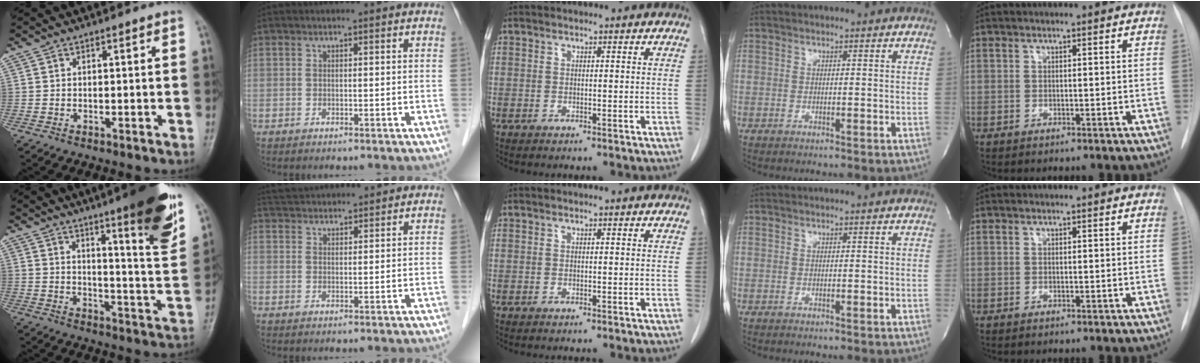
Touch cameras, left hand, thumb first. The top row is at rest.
{"thumb": {"total": 17.9, "force": [10.8, 2.4, 14.1], "torque": [-0.169, -0.060, 0.148]}, "index": {"total": 7.8, "force": [7.5, 0.7, 1.9], "torque": [-0.040, 0.038, 0.121]}}